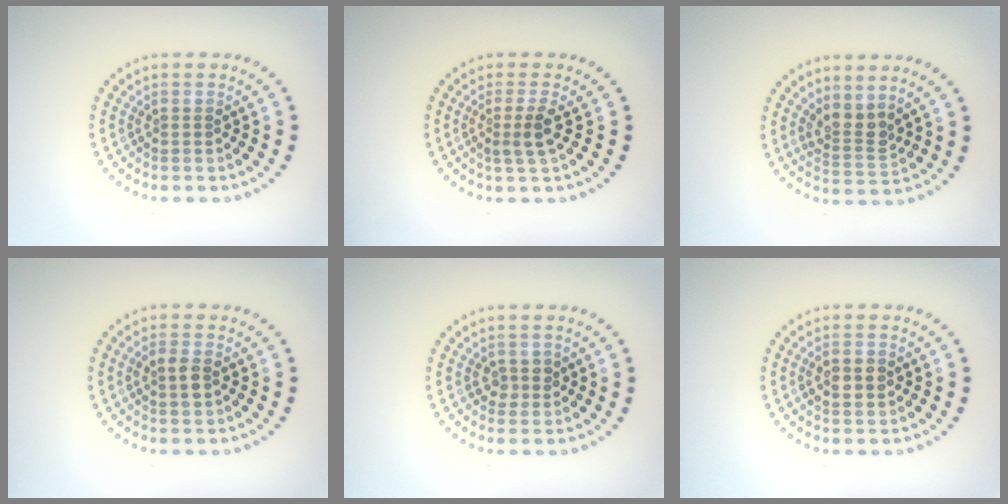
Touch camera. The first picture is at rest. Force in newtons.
{"total": 2.0, "press": 1.5, "slide": 1.3}
{"total": 2.5, "press": 1.9, "slide": 1.7}
{"total": 1.8, "press": 1.8, "slide": 0.1}
{"total": 1.4, "press": 1.3, "slide": 0.6}
{"total": 1.9, "press": 1.9, "slide": 0.1}